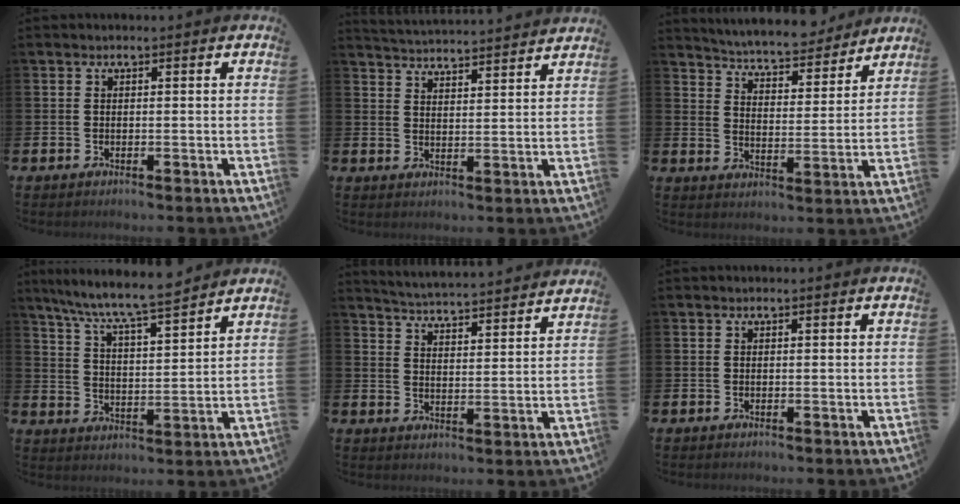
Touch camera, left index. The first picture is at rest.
{"total": 4.6, "force": [4.6, -0.1, 0.0], "torque": [-0.012, -0.038, 0.080]}
{"total": 6.2, "force": [6.1, 0.7, 0.7], "torque": [-0.035, -0.049, 0.104]}
{"total": 8.3, "force": [7.9, 0.0, 2.7], "torque": [-0.082, -0.051, 0.138]}
{"total": 5.2, "force": [5.2, -0.1, 0.3], "torque": [-0.021, -0.045, 0.090]}
{"total": 0.0}